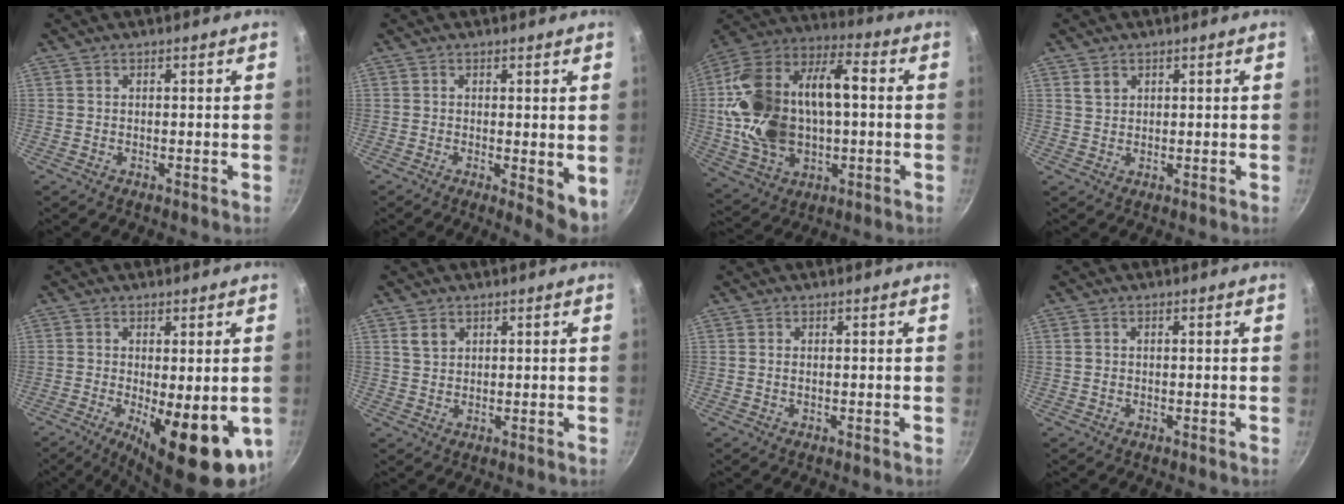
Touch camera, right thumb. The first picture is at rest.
{"total": 4.5, "force": [-0.3, 1.3, 4.3], "torque": [-0.057, -0.013, -0.003]}
{"total": 25.9, "force": [0.7, 14.8, 21.3], "torque": [-0.412, 0.020, 0.013]}
{"total": 2.0, "force": [1.1, 1.5, 0.8], "torque": [-0.006, -0.005, 0.022]}
{"total": 16.3, "force": [-5.0, 5.9, 14.3], "torque": [-0.162, -0.021, -0.052]}
{"total": 2.7, "force": [1.4, 2.0, 1.2], "torque": [-0.015, -0.006, 0.031]}
{"total": 0.6, "force": [0.1, 0.4, 0.5], "torque": [-0.014, 0.002, 0.004]}
{"total": 0.9, "force": [0.1, 0.7, 0.6], "torque": [-0.013, 0.004, 0.004]}